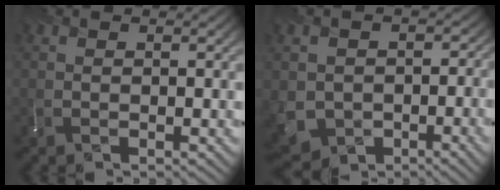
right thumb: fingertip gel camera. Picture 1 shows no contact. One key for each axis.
{"total": 9.5, "fx": -1.9, "fy": 8.4, "fz": 4.0, "tx": -0.116, "ty": -0.050, "tz": -0.019}